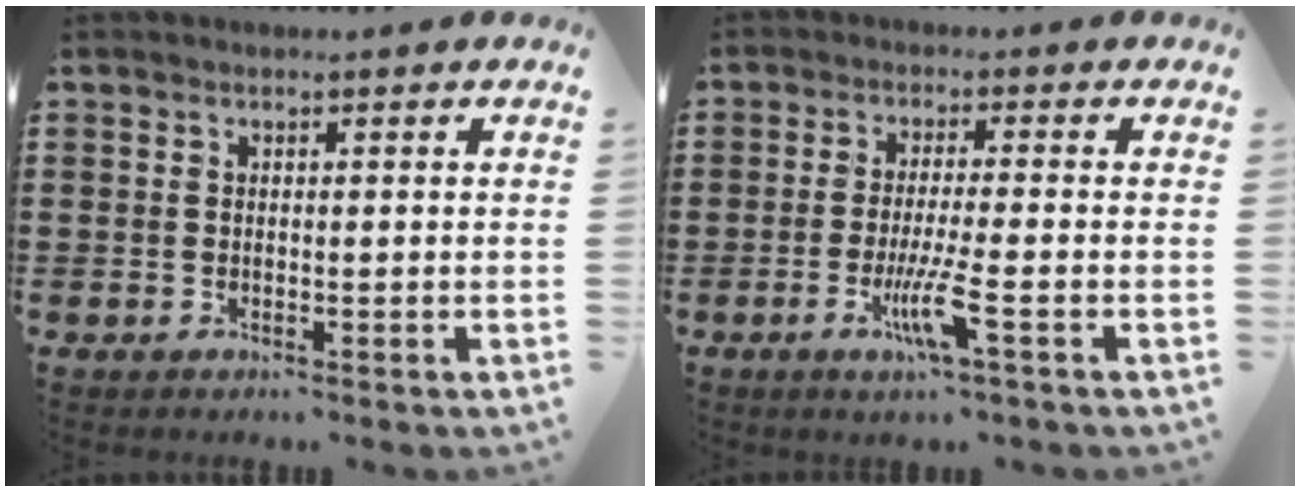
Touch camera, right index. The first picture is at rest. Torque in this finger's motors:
{"motor_torque": [0.29, 0.26, 0.48, 0.11]}